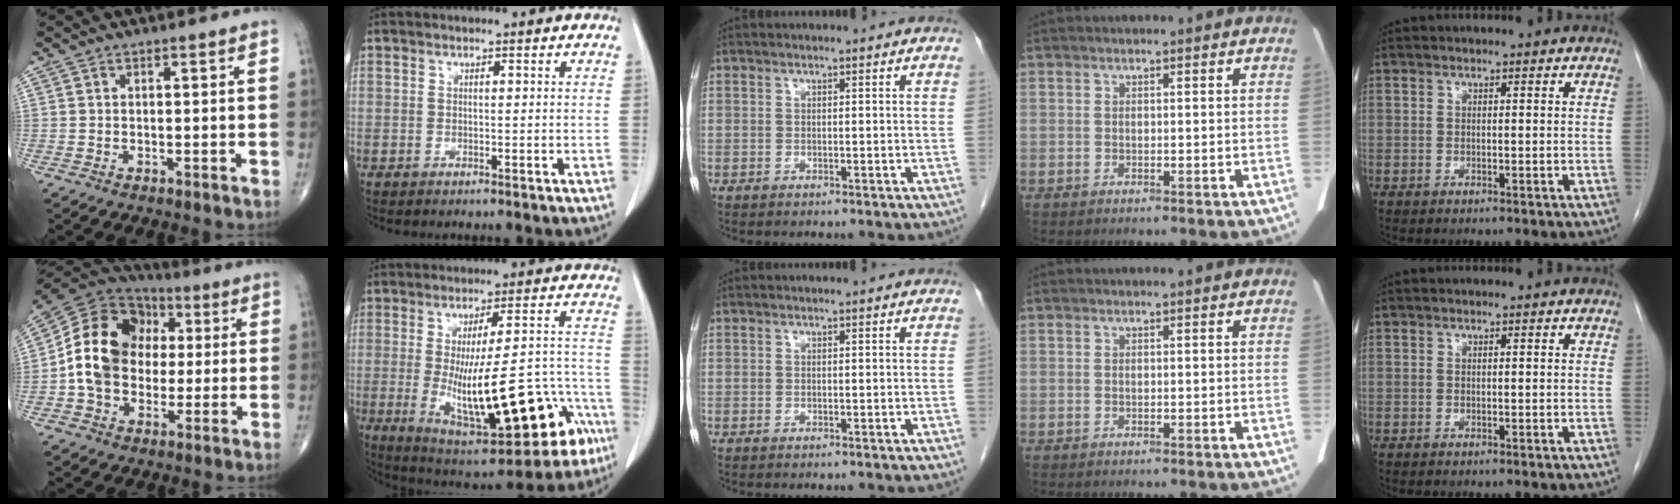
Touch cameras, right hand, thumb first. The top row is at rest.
{"thumb": {"total": 17.4, "force": [0.6, 13.6, 10.8], "torque": [-0.172, 0.030, 0.005]}, "index": {"total": 23.5, "force": [-8.1, 6.3, 21.2], "torque": [-0.279, 0.009, -0.092]}}